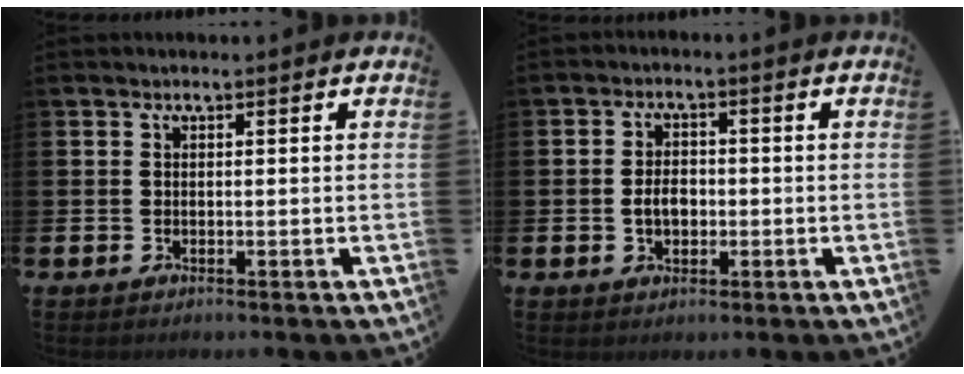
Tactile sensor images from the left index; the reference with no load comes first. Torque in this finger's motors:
{"motor_torque": [0.14, 0.02, 0.12, 0.10]}